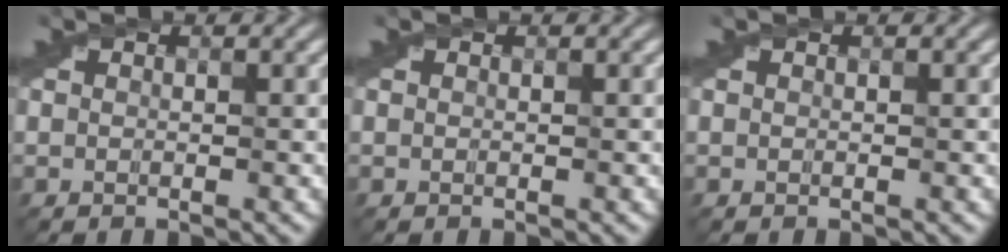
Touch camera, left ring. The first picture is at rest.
{"total": 0.0}
{"total": 0.0}